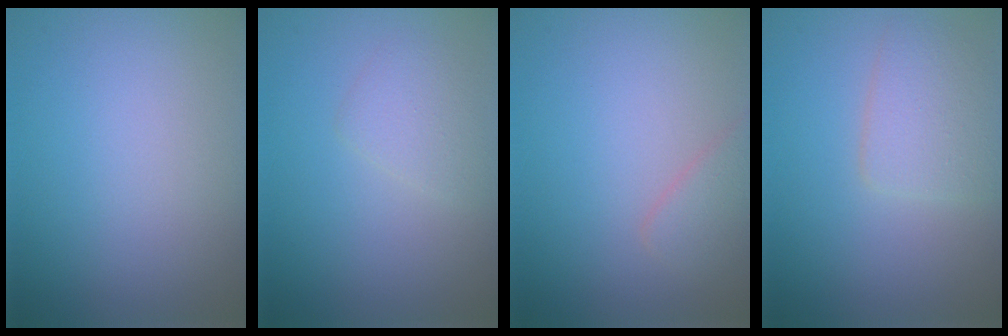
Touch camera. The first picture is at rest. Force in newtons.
{"total": 1.7, "press": 1.7, "slide": 0.2}
{"total": 1.6, "press": 1.6, "slide": 0.1}
{"total": 2.9, "press": 2.9, "slide": 0.2}